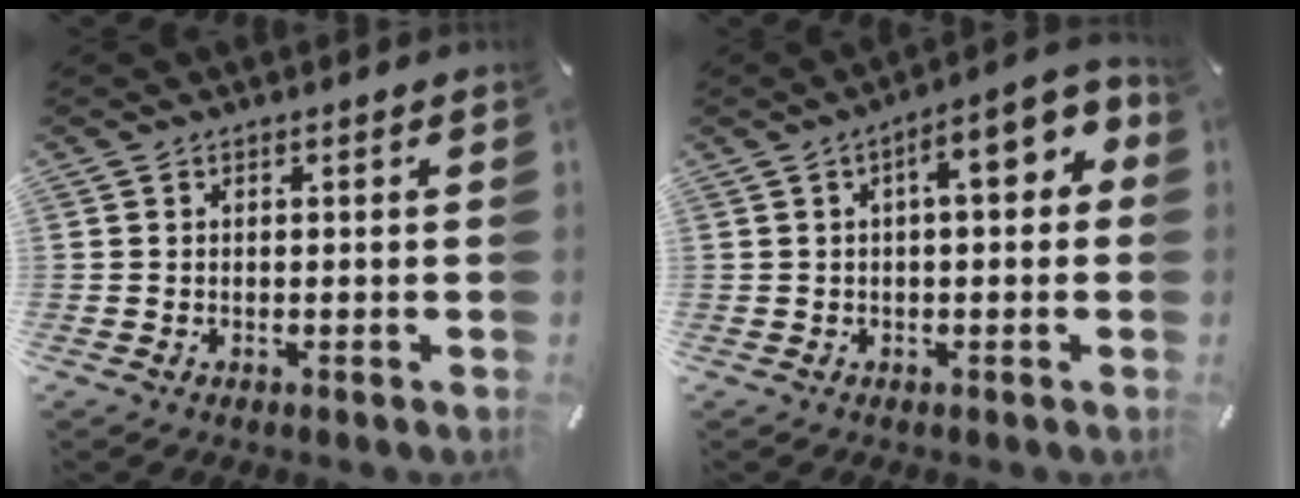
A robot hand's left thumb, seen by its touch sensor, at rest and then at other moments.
{"total": 9.5, "force": [2.2, 3.5, 8.5], "torque": [-0.113, -0.013, 0.028]}